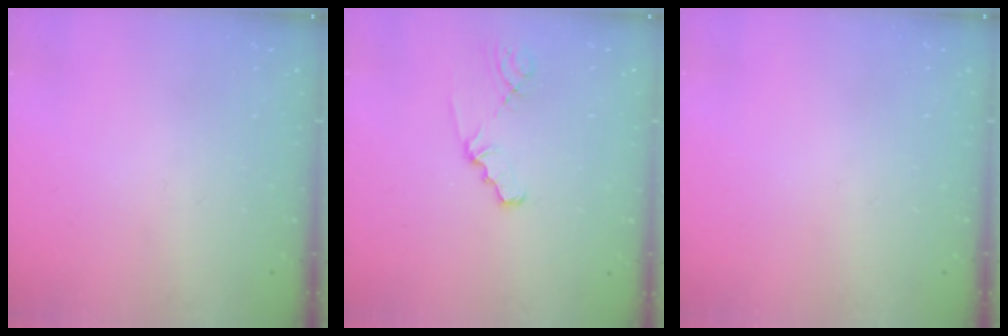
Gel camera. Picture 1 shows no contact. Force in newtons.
{"total": 1.8, "press": 1.8, "slide": 0.3}
{"total": 0.0}